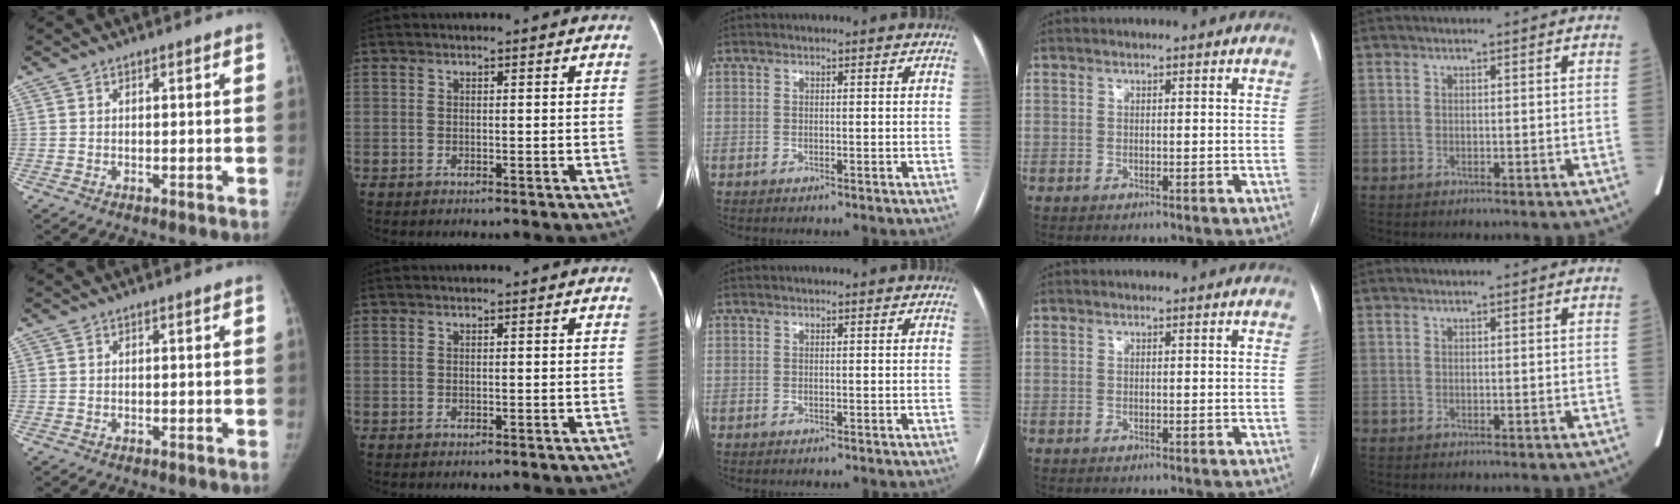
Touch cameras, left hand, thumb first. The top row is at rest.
{}